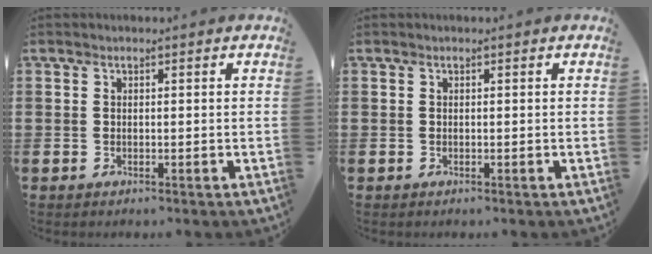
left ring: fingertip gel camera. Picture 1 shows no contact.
{"total": 0.0}